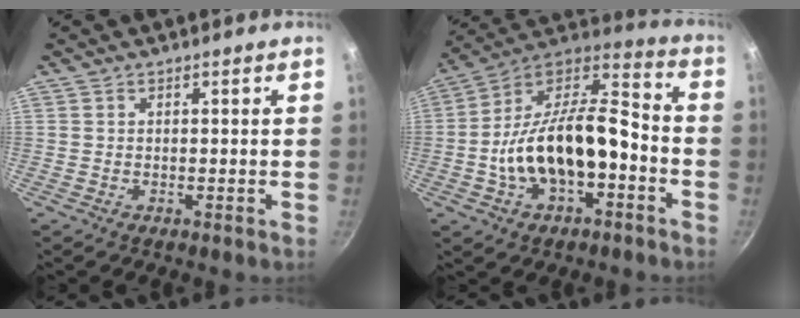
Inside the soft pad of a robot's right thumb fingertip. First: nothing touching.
{"total": 20.7, "force": [-4.9, 10.9, 16.9], "torque": [-0.280, 0.058, -0.094]}